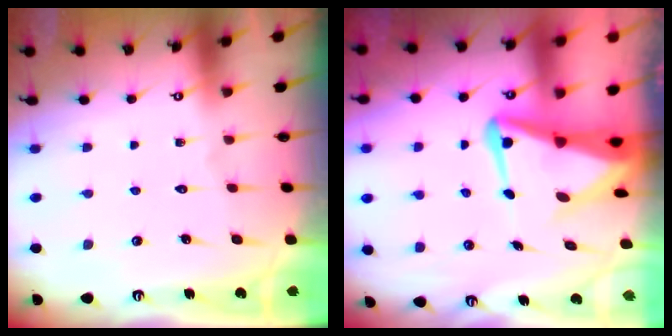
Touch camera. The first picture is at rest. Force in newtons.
{"total": 7.6, "press": 7.5, "slide": 1.6}